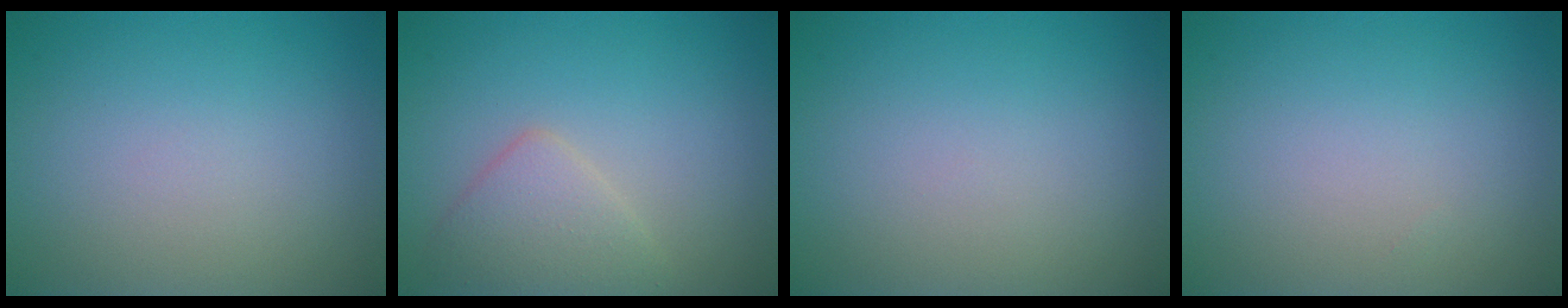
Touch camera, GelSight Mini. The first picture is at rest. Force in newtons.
{"total": 2.8, "press": 2.8, "slide": 0.1}
{"total": 0.0}
{"total": 0.0}